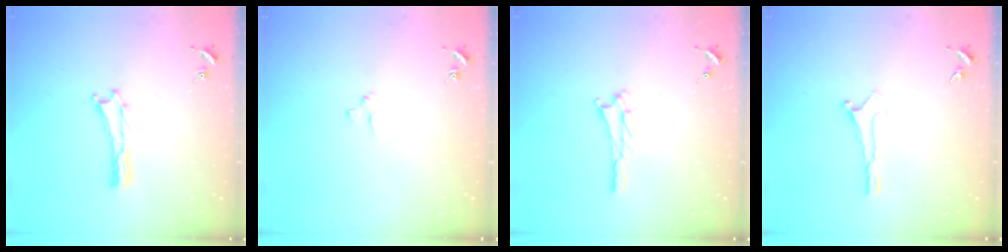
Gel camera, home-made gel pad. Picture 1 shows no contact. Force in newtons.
{"total": 1.9, "press": 1.9, "slide": 0.2}
{"total": 1.5, "press": 1.5, "slide": 0.3}
{"total": 0.0}